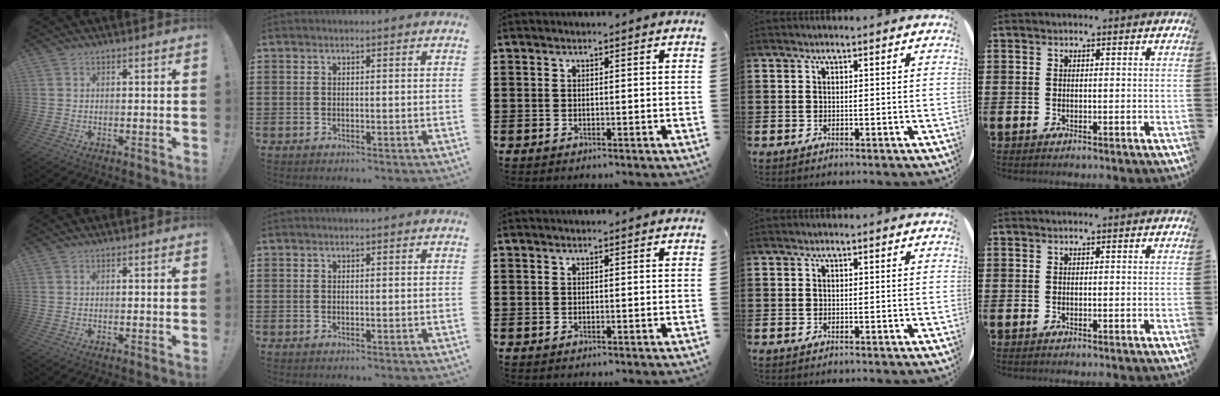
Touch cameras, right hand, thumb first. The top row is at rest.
{}